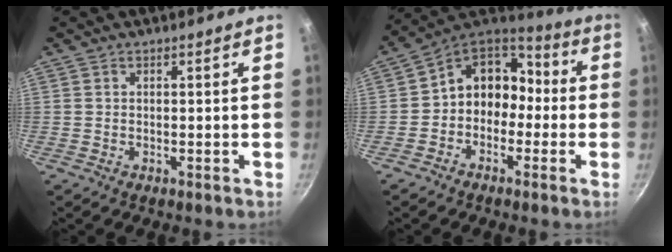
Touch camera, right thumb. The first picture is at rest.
{"total": 11.6, "force": [-1.9, 9.6, 6.2], "torque": [-0.056, 0.061, -0.053]}